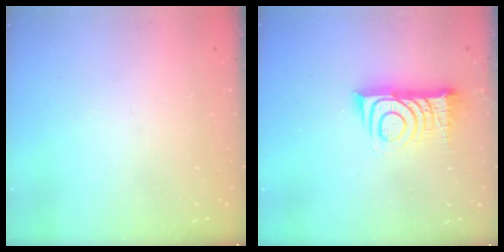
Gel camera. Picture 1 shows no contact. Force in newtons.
{"total": 11.2, "press": 11.2, "slide": 1.0}